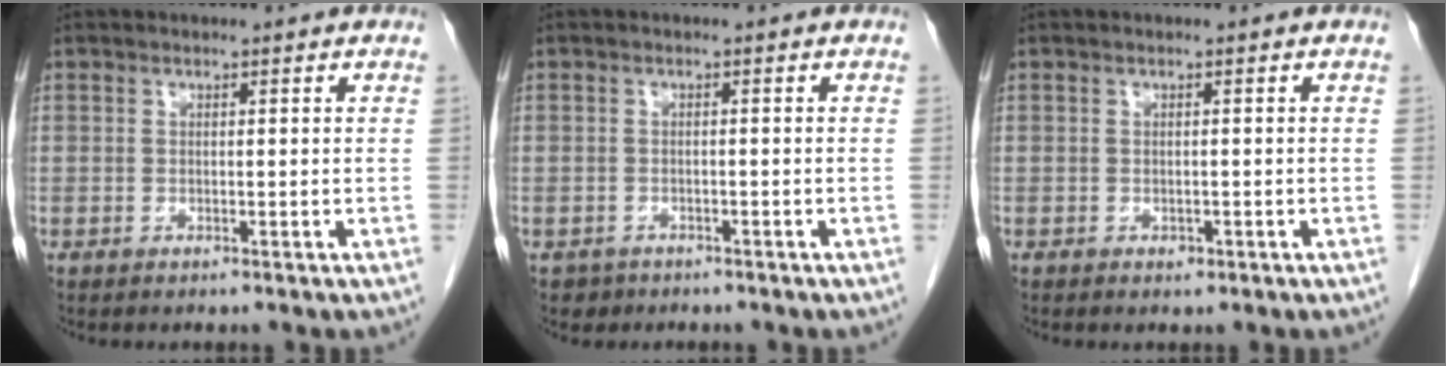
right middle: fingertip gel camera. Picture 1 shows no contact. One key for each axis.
{"total": 1.6, "fx": -1.2, "fy": 1.1, "fz": -0.1, "tx": -0.008, "ty": 0.003, "tz": -0.018}
{"total": 0.7, "fx": -0.3, "fy": 0.5, "fz": 0.4, "tx": -0.006, "ty": 0.001, "tz": -0.003}